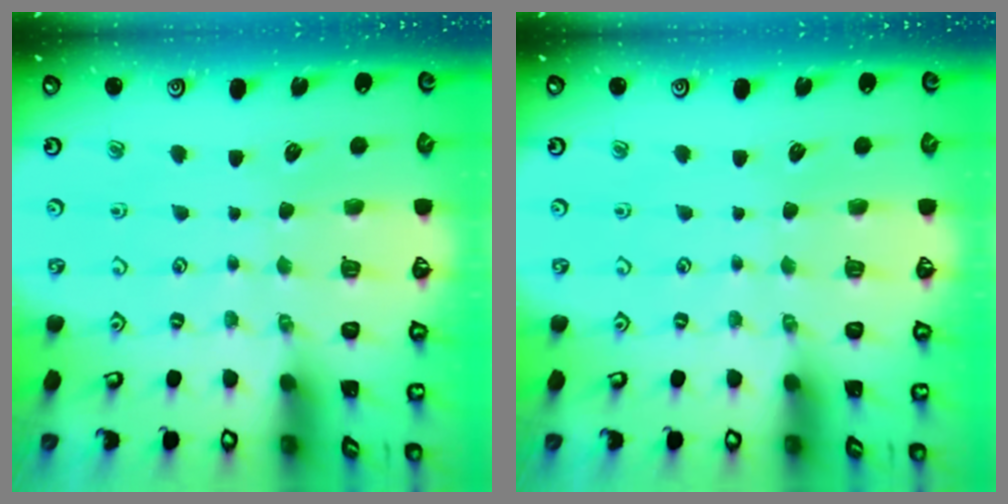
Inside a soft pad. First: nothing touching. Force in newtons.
{"total": 0.0}